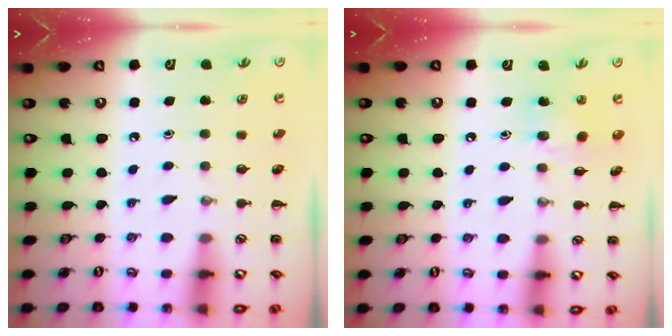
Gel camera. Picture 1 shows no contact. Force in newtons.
{"total": 8.8, "press": 8.6, "slide": 1.8}